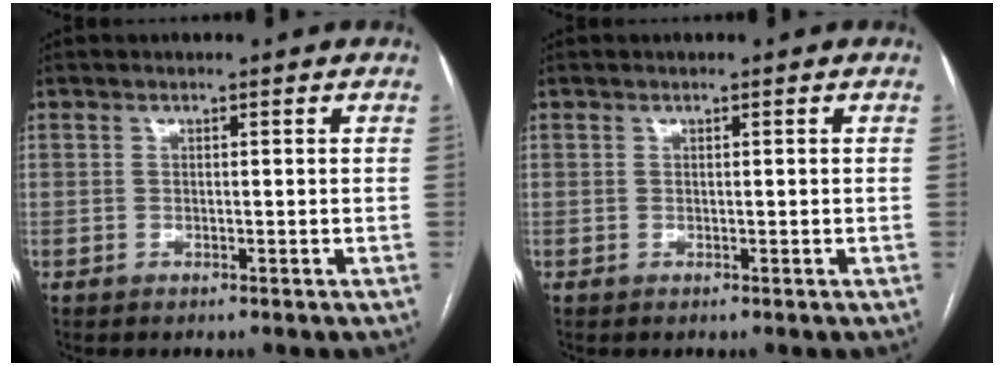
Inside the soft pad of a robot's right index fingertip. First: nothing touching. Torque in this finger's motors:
{"motor_torque": [-0.13, -0.16, 0.01, 0.01]}